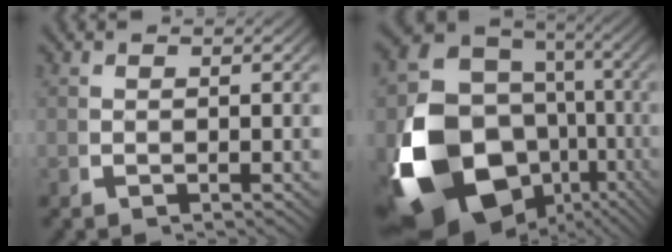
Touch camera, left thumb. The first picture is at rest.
{"total": 23.2, "force": [-5.1, 16.1, 15.9], "torque": [-0.339, -0.092, -0.050]}